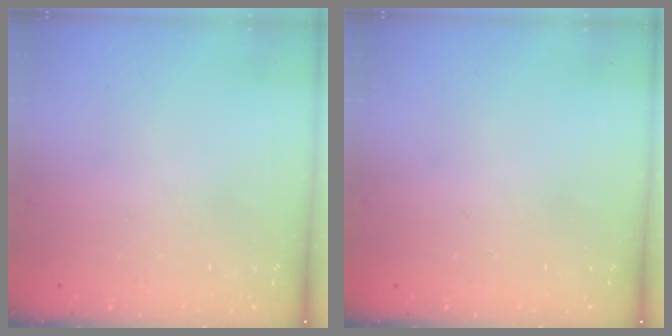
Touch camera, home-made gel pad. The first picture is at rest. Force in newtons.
{"total": 0.0}